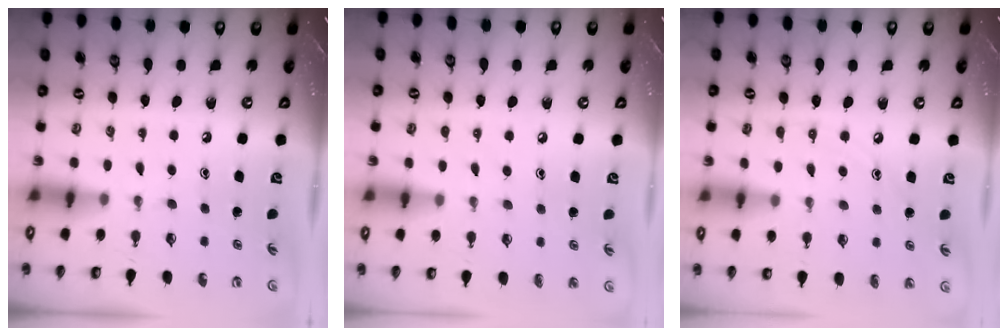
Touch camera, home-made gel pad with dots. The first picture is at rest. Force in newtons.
{"total": 4.1, "press": 4.1, "slide": 0.4}
{"total": 5.8, "press": 5.7, "slide": 0.6}